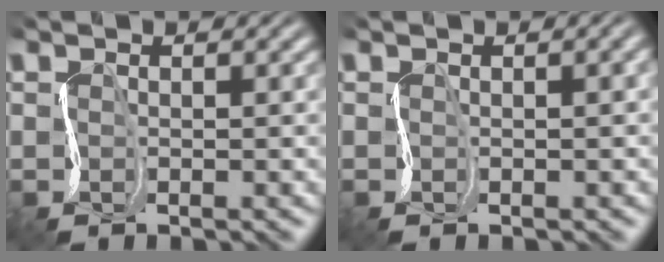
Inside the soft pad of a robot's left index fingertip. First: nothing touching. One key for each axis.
{"total": 3.7, "fx": 0.6, "fy": 2.0, "fz": 3.0, "tx": -0.021, "ty": 0.023, "tz": -0.005}